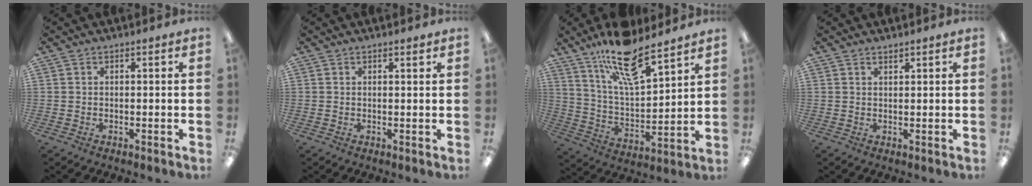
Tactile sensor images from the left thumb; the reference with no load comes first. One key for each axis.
{"total": 0.9, "fx": 0.8, "fy": 0.1, "fz": 0.5, "tx": -0.002, "ty": -0.005, "tz": 0.013}
{"total": 16.6, "fx": 12.7, "fy": 5.0, "fz": 9.5, "tx": -0.168, "ty": -0.071, "tz": 0.216}
{"total": 1.2, "fx": 1.1, "fy": 0.1, "fz": 0.3, "tx": -0.008, "ty": -0.002, "tz": 0.021}